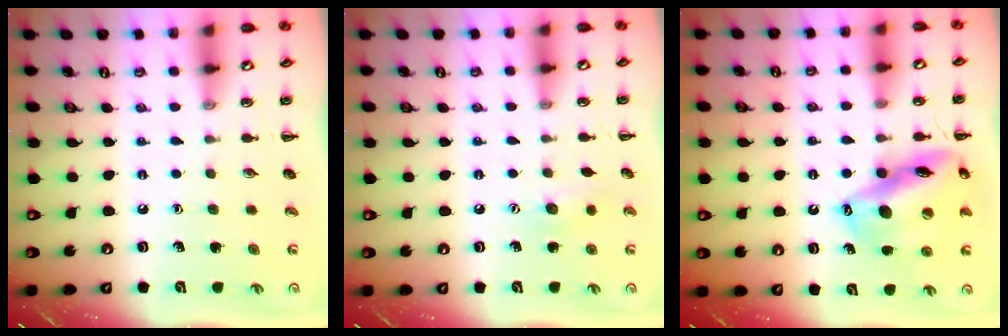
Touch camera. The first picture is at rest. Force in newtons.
{"total": 7.1, "press": 7.0, "slide": 1.3}
{"total": 17.3, "press": 16.8, "slide": 4.0}